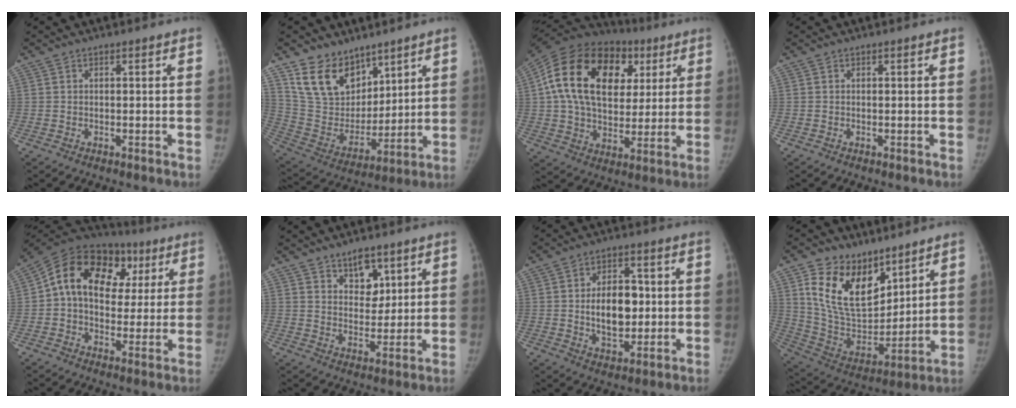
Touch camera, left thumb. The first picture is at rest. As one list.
[{"total": 15.4, "force": [10.6, 9.5, 5.8], "torque": [-0.067, -0.063, 0.219]}, {"total": 26.2, "force": [7.3, 17.4, 18.1], "torque": [-0.315, 0.029, 0.119]}, {"total": 0.0}, {"total": 20.0, "force": [4.9, 14.0, 13.4], "torque": [-0.193, 0.041, 0.068]}, {"total": 6.7, "force": [3.9, 4.2, 3.4], "torque": [-0.021, -0.028, 0.068]}, {"total": 10.8, "force": [0.1, 6.9, 8.3], "torque": [-0.099, 0.004, 0.007]}, {"total": 18.3, "force": [10.1, 11.2, 10.4], "torque": [-0.141, -0.059, 0.205]}]